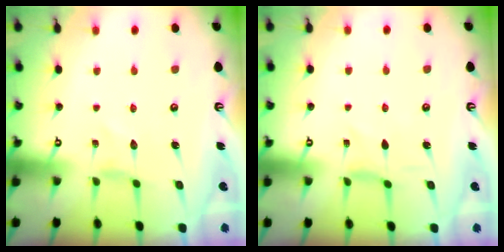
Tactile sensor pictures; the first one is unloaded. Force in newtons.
{"total": 0.0}